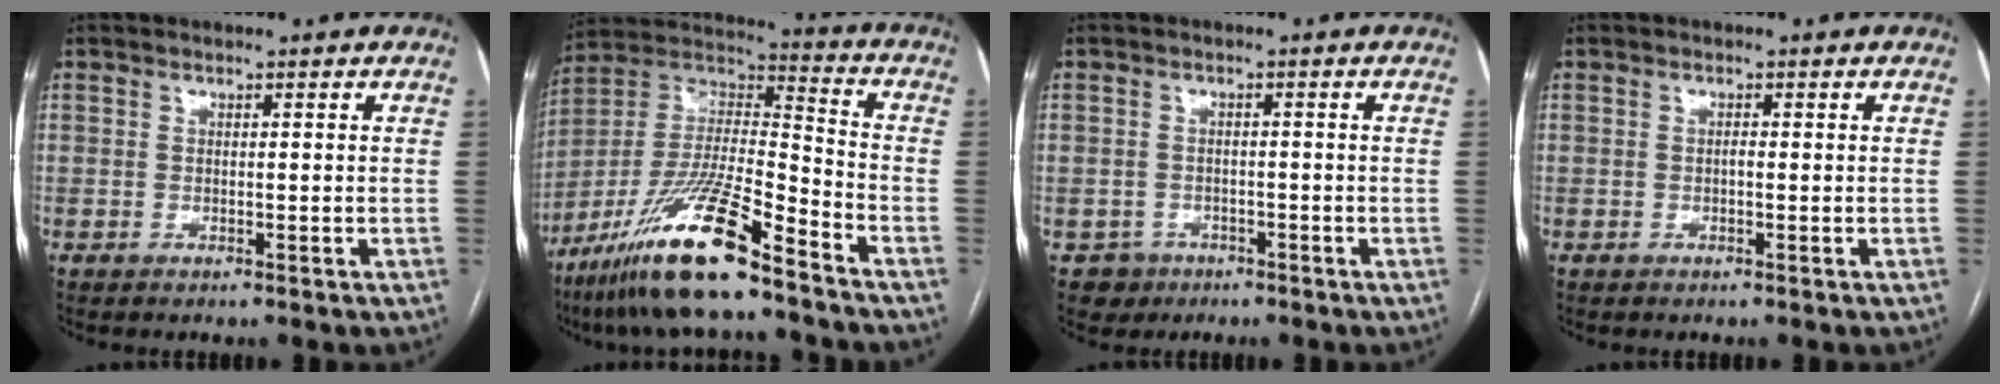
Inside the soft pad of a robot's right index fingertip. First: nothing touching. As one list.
[{"total": 18.3, "force": [-12.7, 1.6, 13.1], "torque": [-0.275, -0.020, -0.232]}, {"total": 3.1, "force": [-1.6, 2.6, -0.3], "torque": [0.009, 0.013, -0.025]}, {"total": 0.5, "force": [-0.1, 0.2, 0.5], "torque": [-0.009, 0.001, -0.002]}]